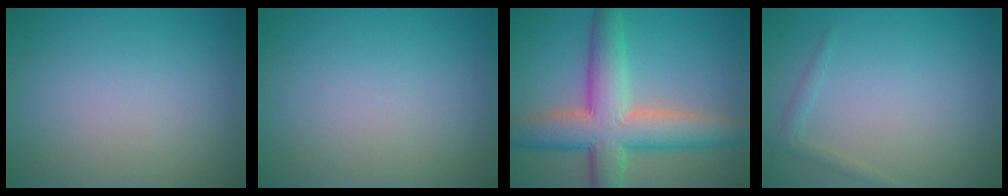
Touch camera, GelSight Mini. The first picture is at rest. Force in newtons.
{"total": 0.0}
{"total": 8.9, "press": 8.9, "slide": 0.2}
{"total": 1.1, "press": 1.1, "slide": 0.0}